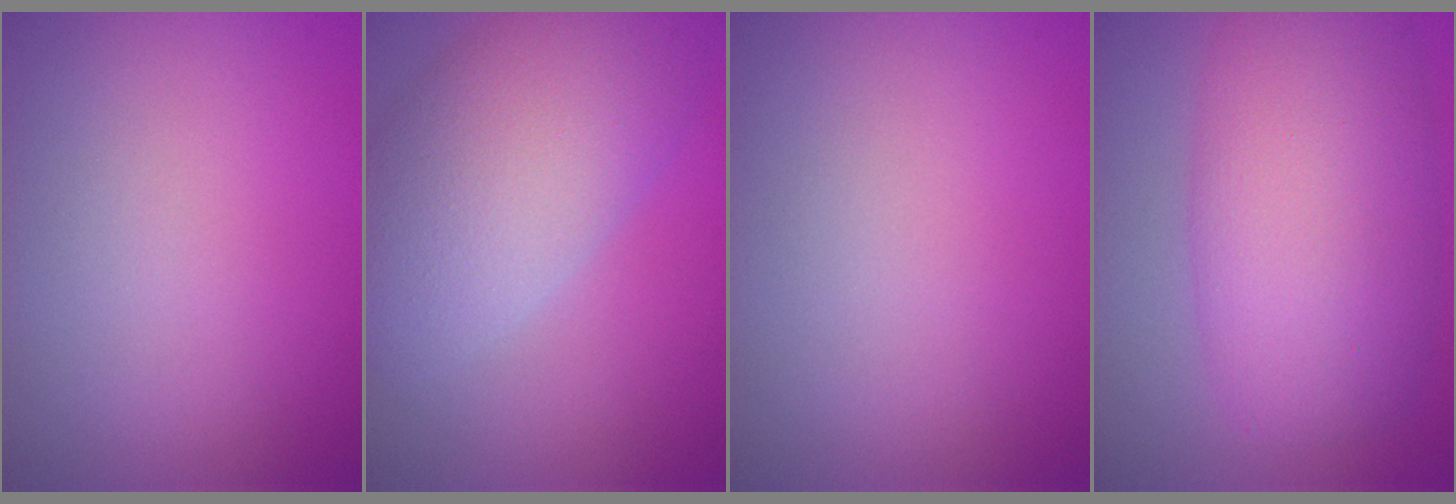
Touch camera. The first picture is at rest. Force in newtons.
{"total": 9.2, "press": 9.2, "slide": 0.8}
{"total": 0.0}
{"total": 9.5, "press": 9.5, "slide": 0.2}